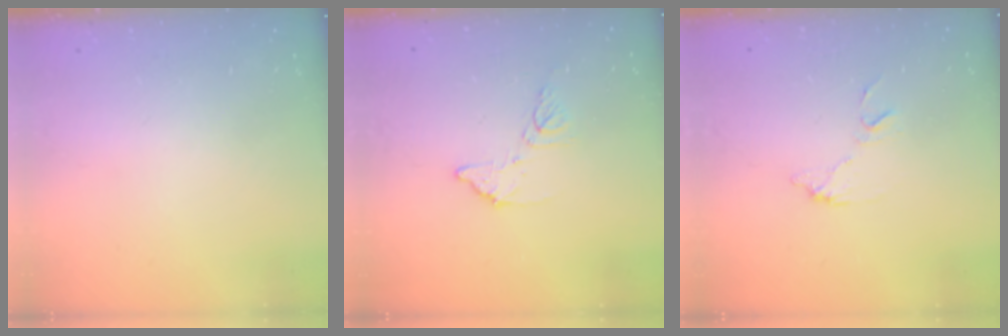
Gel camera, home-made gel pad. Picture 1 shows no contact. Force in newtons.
{"total": 8.9, "press": 8.9, "slide": 0.5}
{"total": 7.8, "press": 7.8, "slide": 0.4}